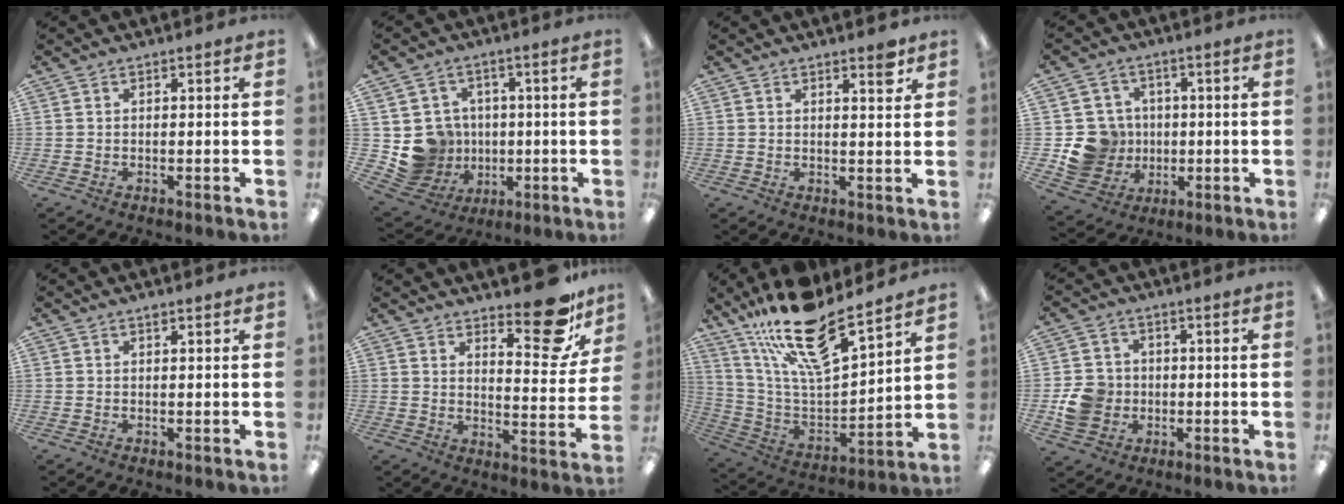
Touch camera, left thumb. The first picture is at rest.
{"total": 9.9, "force": [-0.2, 9.8, 1.6], "torque": [-0.063, 0.001, 0.014]}
{"total": 3.1, "force": [2.4, 0.5, 2.0], "torque": [-0.021, -0.014, 0.036]}
{"total": 10.8, "force": [-1.0, 10.5, 2.5], "torque": [-0.063, 0.015, -0.001]}
{"total": 0.9, "force": [0.8, 0.1, 0.5], "torque": [-0.003, -0.003, 0.012]}
{"total": 14.1, "force": [10.2, 5.0, 8.4], "torque": [-0.094, -0.073, 0.167]}
{"total": 20.5, "force": [15.5, 6.4, 11.9], "torque": [-0.209, -0.104, 0.267]}
{"total": 7.9, "force": [-1.1, 7.3, 2.8], "torque": [-0.062, 0.015, -0.018]}